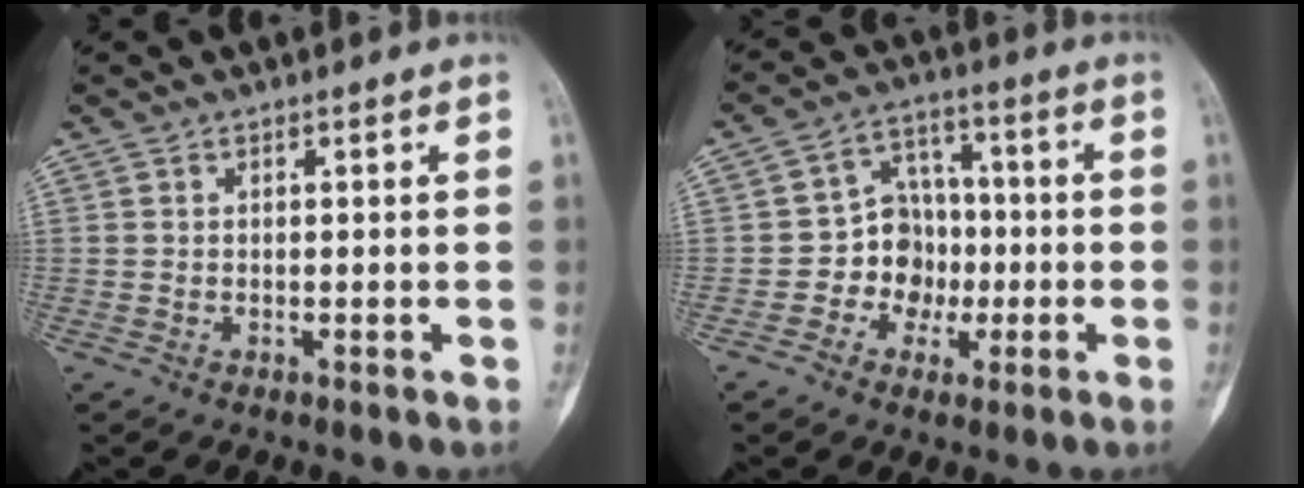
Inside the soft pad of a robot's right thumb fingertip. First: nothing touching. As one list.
[{"total": 8.8, "force": [-1.9, 7.7, 3.8], "torque": [-0.010, 0.033, -0.041]}]